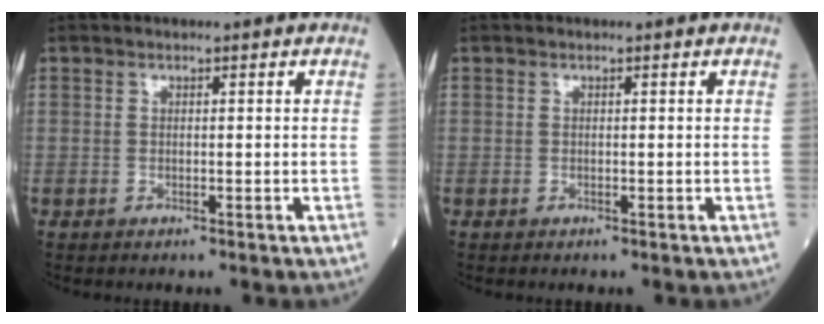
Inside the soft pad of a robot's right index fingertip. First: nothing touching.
{"total": 0.0}